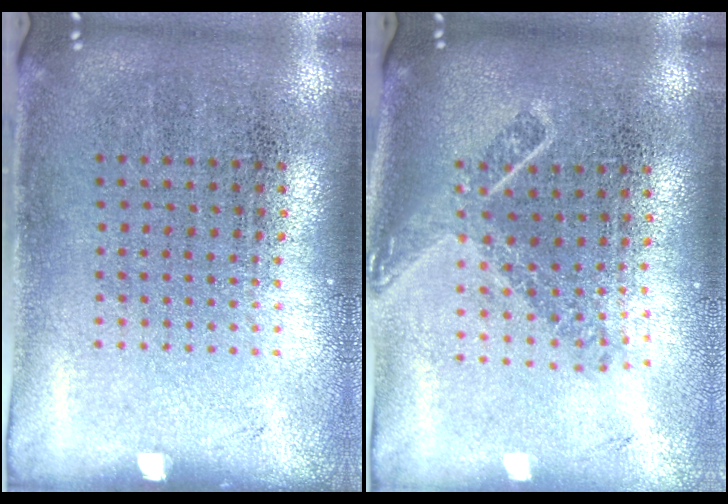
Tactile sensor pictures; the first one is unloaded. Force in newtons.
{"total": 1.7, "press": 1.3, "slide": 1.1}